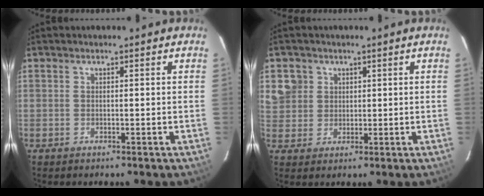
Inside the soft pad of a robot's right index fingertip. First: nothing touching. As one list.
[{"total": 5.5, "force": [1.8, 5.1, 0.7], "torque": [-0.002, 0.024, 0.039]}]